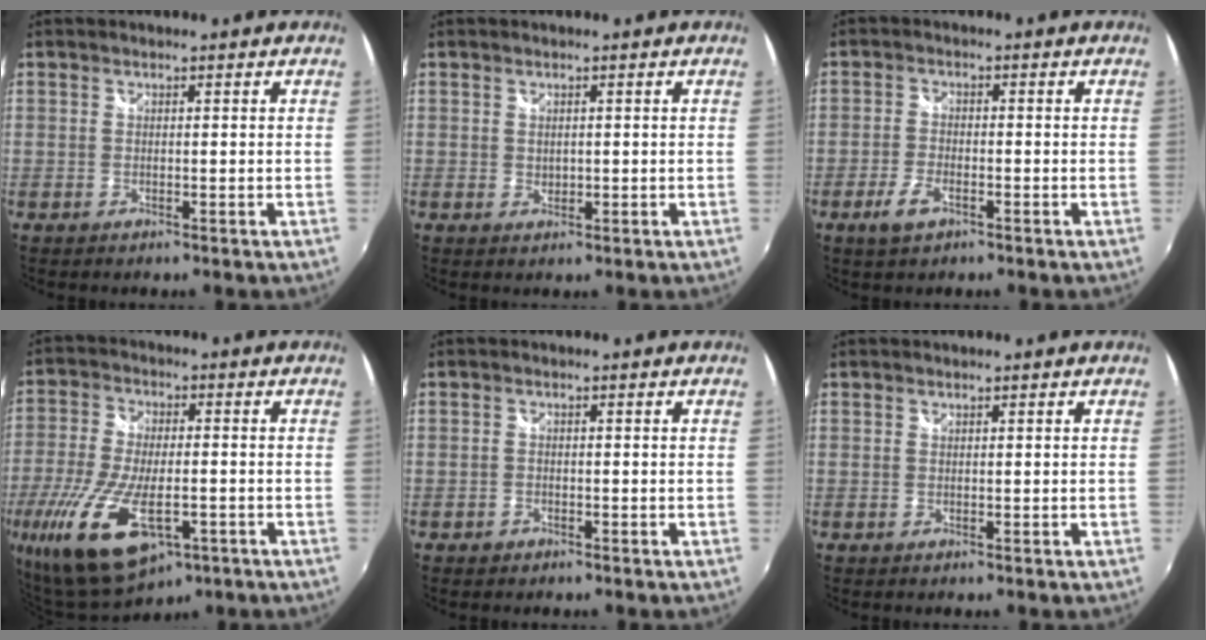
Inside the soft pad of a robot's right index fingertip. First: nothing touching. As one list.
[{"total": 1.0, "force": [0.3, 0.9, 0.5], "torque": [-0.005, 0.000, 0.005]}, {"total": 4.5, "force": [-2.6, 2.1, 3.0], "torque": [-0.074, -0.005, -0.050]}, {"total": 20.1, "force": [-8.2, 8.9, 16.0], "torque": [-0.352, -0.055, -0.134]}, {"total": 1.4, "force": [-0.9, 1.0, 0.2], "torque": [-0.008, 0.000, -0.015]}, {"total": 0.0}]